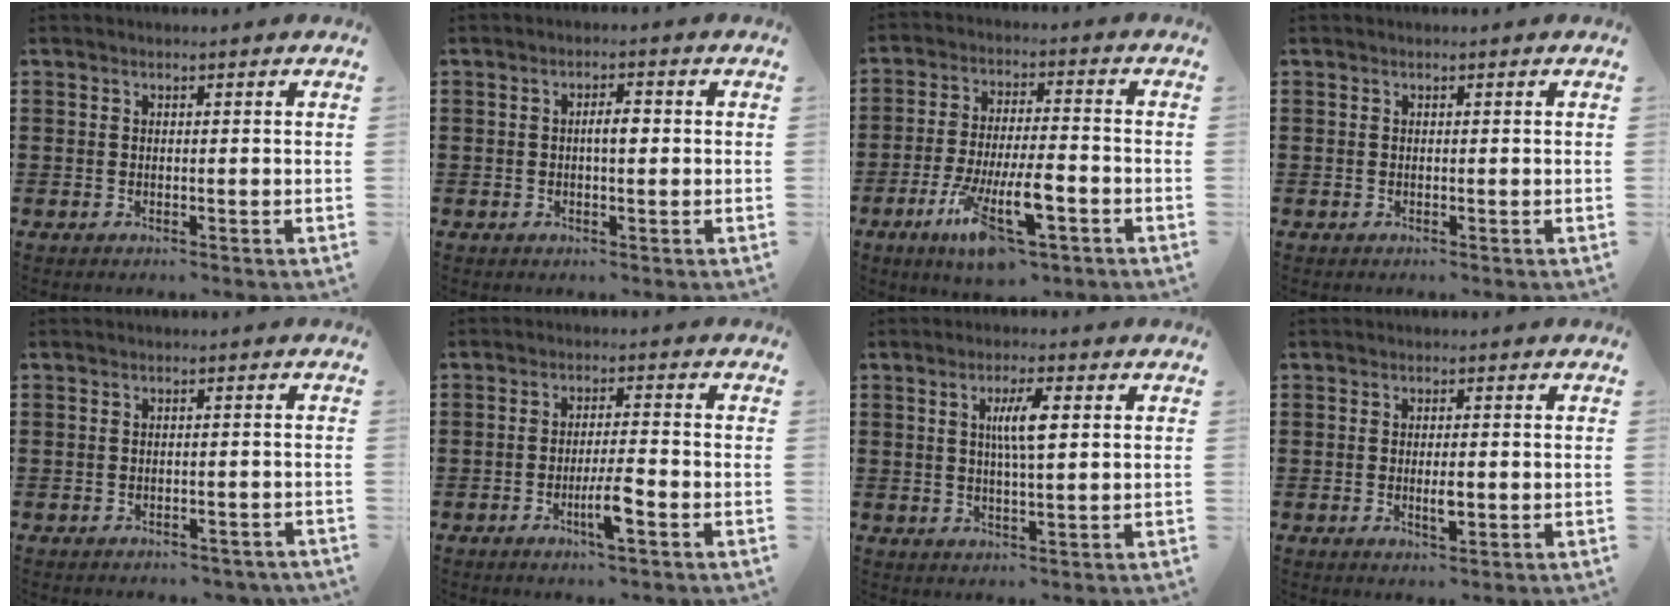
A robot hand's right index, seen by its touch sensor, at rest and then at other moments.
{"total": 2.7, "force": [0.0, 0.8, 2.6], "torque": [-0.048, 0.001, -0.002]}
{"total": 12.0, "force": [-5.6, 3.7, 9.9], "torque": [-0.208, -0.002, -0.103]}
{"total": 0.0}
{"total": 1.9, "force": [-1.8, 0.4, 0.0], "torque": [-0.008, -0.001, -0.040]}
{"total": 5.3, "force": [-2.3, 0.7, 4.8], "torque": [-0.092, -0.007, -0.043]}
{"total": 4.9, "force": [1.0, 0.8, 4.7], "torque": [-0.093, 0.005, 0.013]}
{"total": 4.1, "force": [-0.7, 1.2, 3.8], "torque": [-0.074, 0.000, -0.015]}